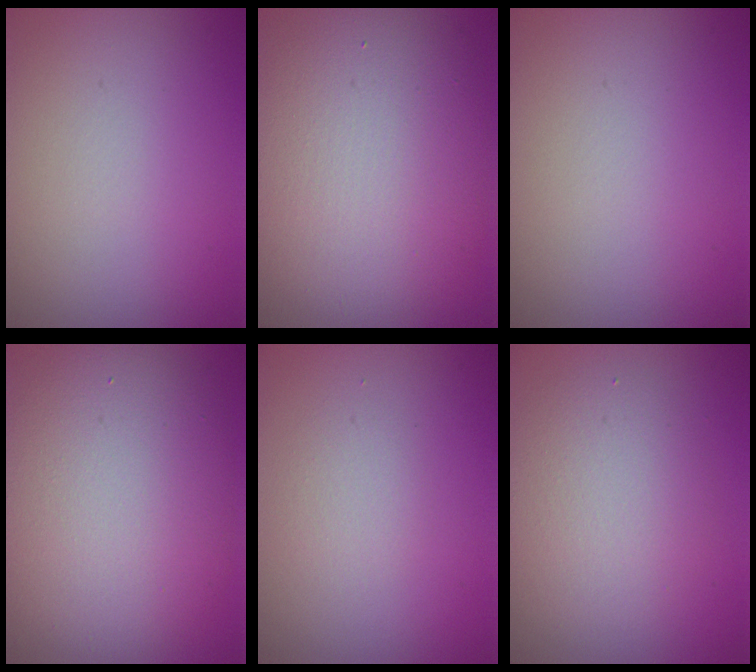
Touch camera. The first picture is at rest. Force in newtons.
{"total": 11.3, "press": 11.3, "slide": 0.8}
{"total": 0.0}
{"total": 10.3, "press": 10.3, "slide": 0.2}
{"total": 1.3, "press": 1.3, "slide": 0.0}
{"total": 3.9, "press": 3.9, "slide": 0.3}